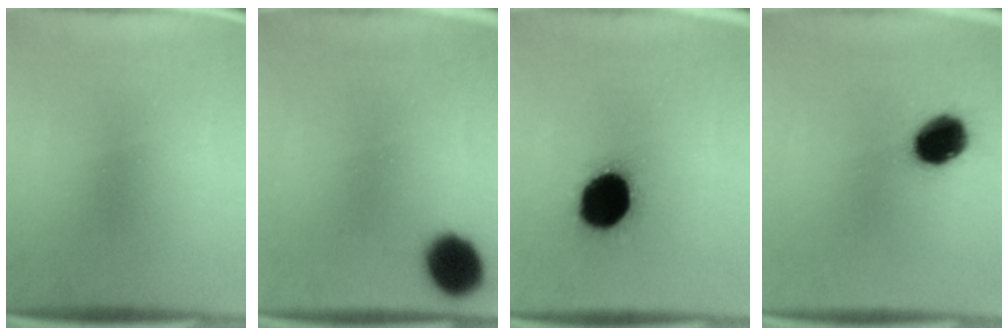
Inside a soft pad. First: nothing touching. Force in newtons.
{"total": 10.1}
{"total": 19.6}
{"total": 11.8}